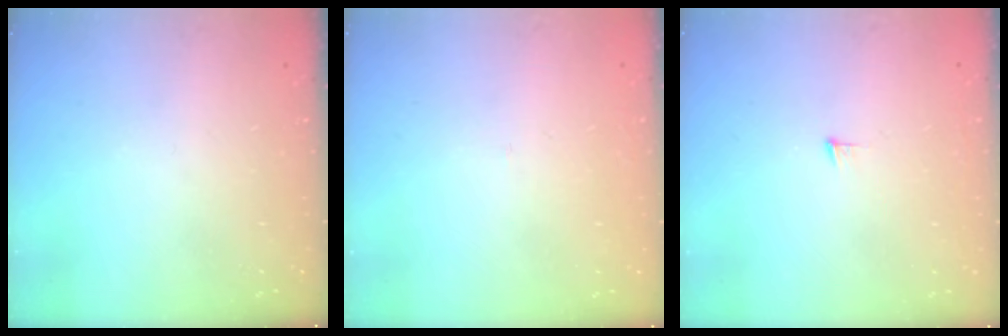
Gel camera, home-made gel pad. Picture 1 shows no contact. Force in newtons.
{"total": 1.5, "press": 1.5, "slide": 0.1}
{"total": 3.6, "press": 3.6, "slide": 0.3}